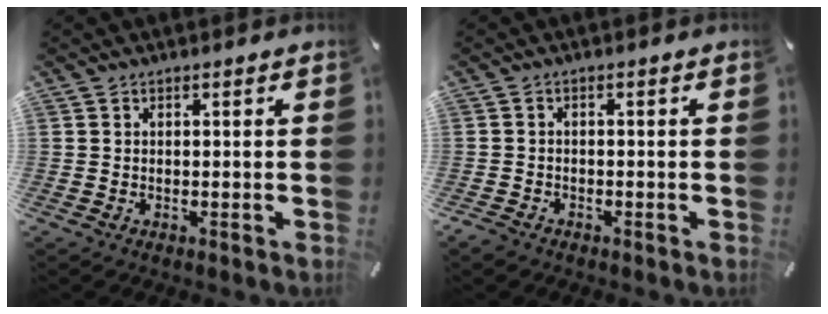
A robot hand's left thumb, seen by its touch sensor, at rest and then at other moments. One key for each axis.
{"total": 1.8, "fx": -1.3, "fy": 1.0, "fz": 0.5, "tx": -0.016, "ty": 0.005, "tz": -0.031}